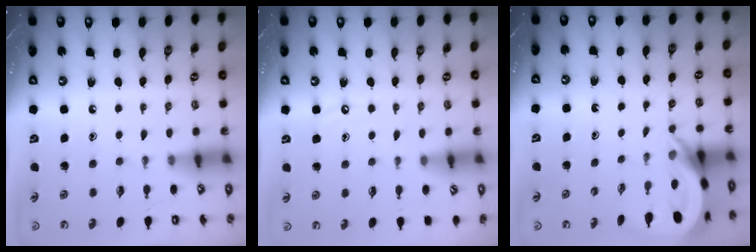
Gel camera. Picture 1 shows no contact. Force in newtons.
{"total": 3.8, "press": 3.8, "slide": 0.5}
{"total": 4.6, "press": 4.6, "slide": 0.5}